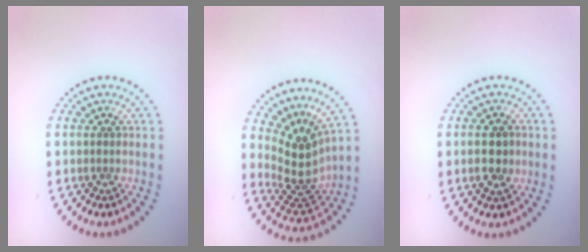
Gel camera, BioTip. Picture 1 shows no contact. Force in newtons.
{"total": 4.0, "press": 2.8, "slide": 2.9}
{"total": 2.5, "press": 2.5, "slide": 0.3}